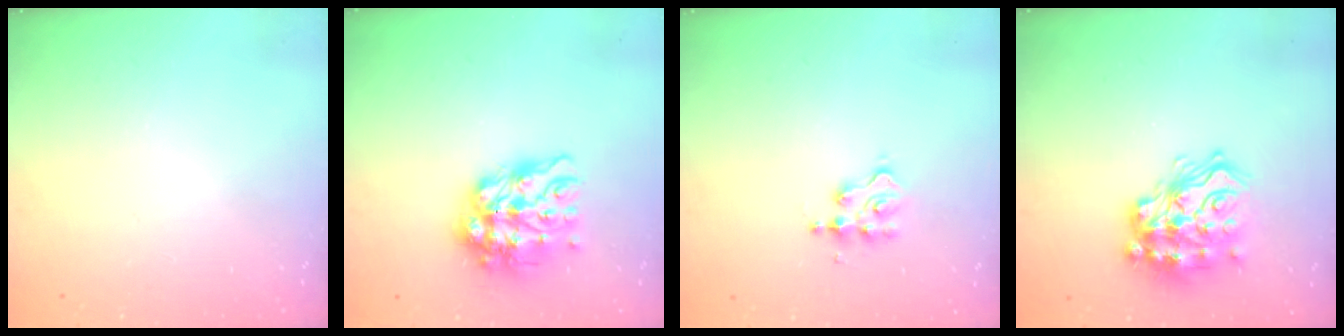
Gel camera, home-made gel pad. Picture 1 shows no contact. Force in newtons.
{"total": 12.3, "press": 12.2, "slide": 1.0}
{"total": 2.9, "press": 2.9, "slide": 0.4}
{"total": 17.2, "press": 17.1, "slide": 1.4}